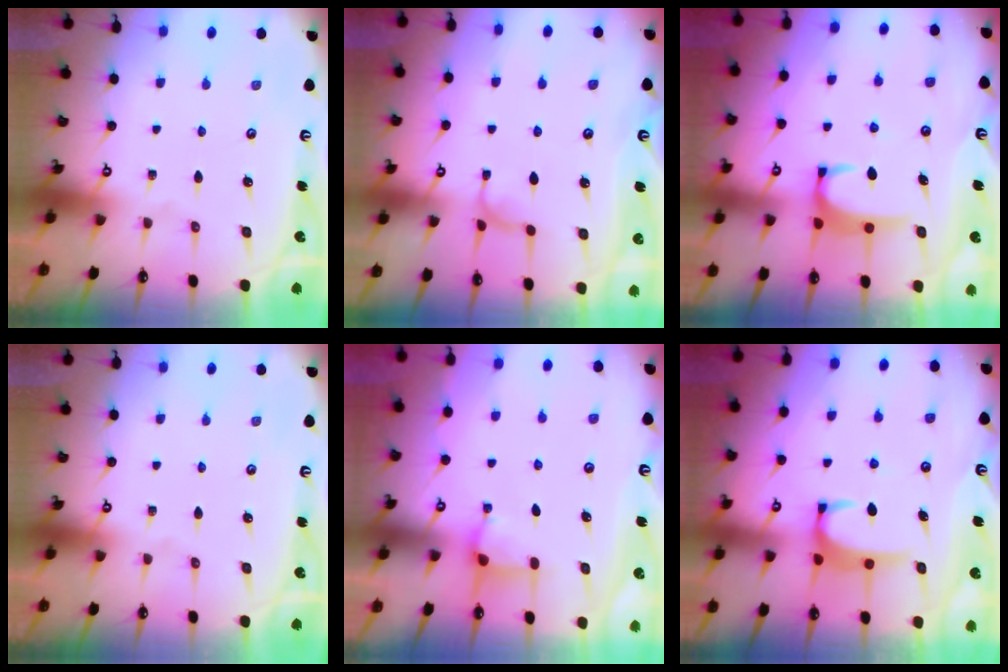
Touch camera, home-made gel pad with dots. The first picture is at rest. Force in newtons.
{"total": 1.1, "press": 0.9, "slide": 0.5}
{"total": 2.9, "press": 2.9, "slide": 0.3}
{"total": 0.0}
{"total": 3.7, "press": 3.7, "slide": 0.4}
{"total": 2.7, "press": 2.7, "slide": 0.3}